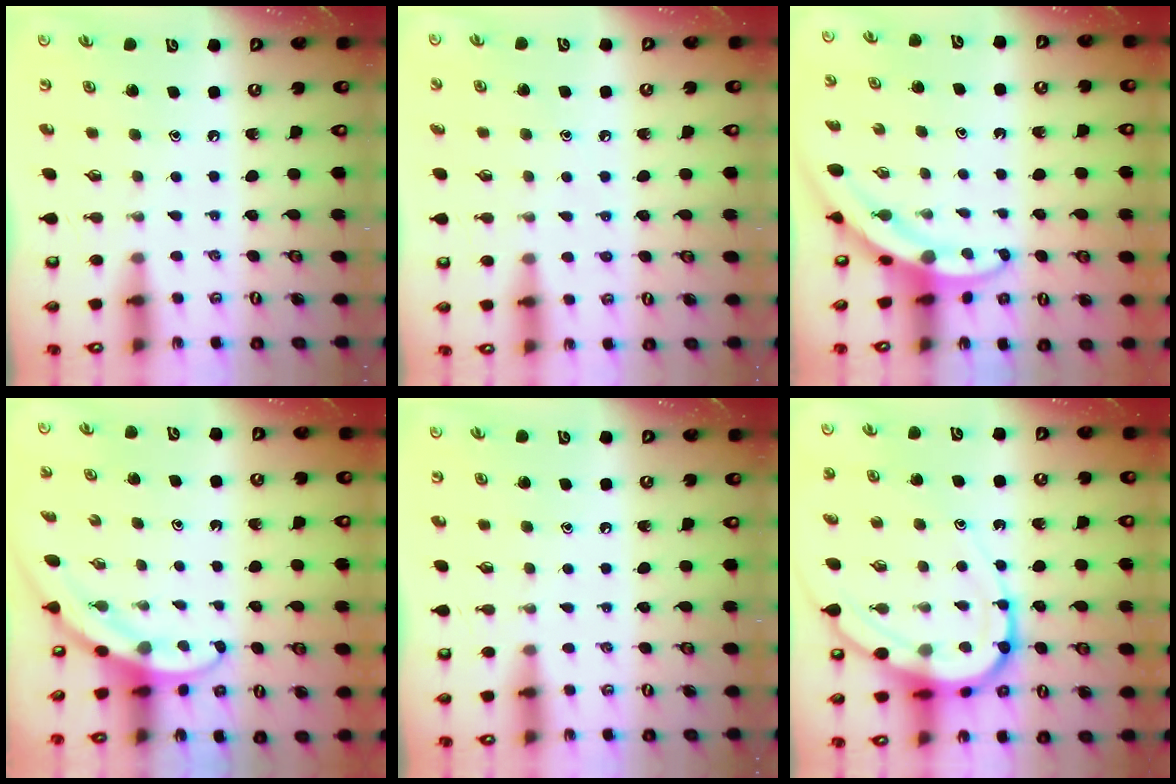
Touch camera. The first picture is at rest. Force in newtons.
{"total": 3.3, "press": 3.3, "slide": 0.5}
{"total": 3.4, "press": 3.4, "slide": 0.2}
{"total": 3.0, "press": 3.0, "slide": 0.1}
{"total": 0.0}
{"total": 13.1, "press": 13.1, "slide": 1.2}